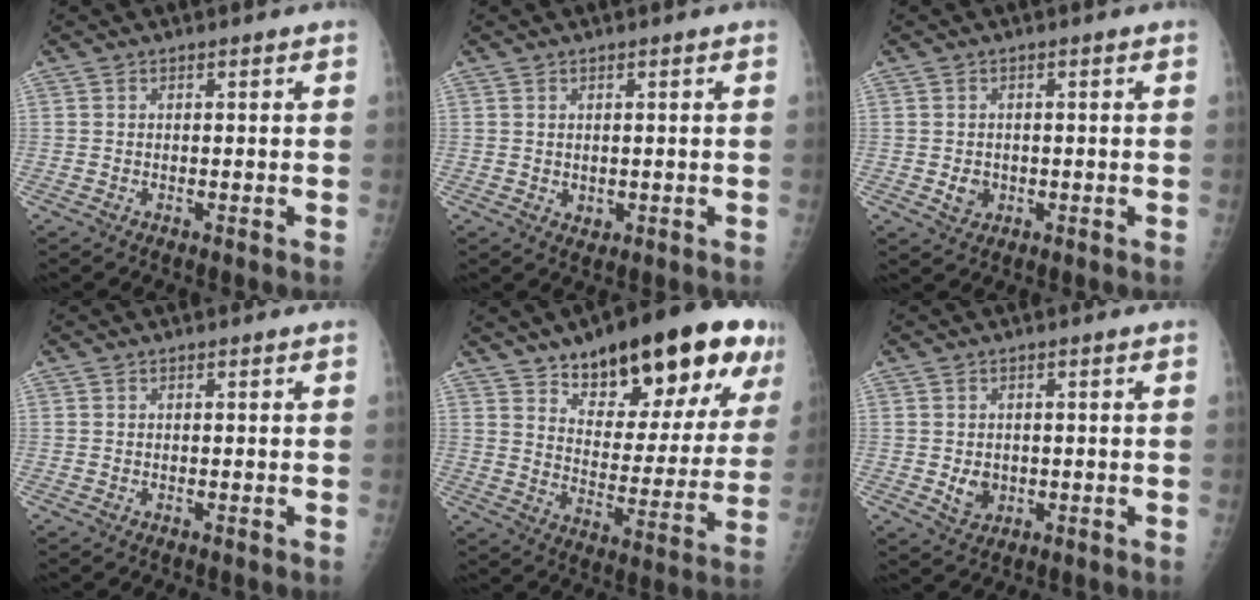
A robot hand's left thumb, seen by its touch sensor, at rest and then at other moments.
{"total": 1.5, "force": [0.2, 1.3, 0.8], "torque": [-0.008, -0.003, 0.009]}
{"total": 2.6, "force": [-0.4, 2.3, 1.2], "torque": [-0.010, 0.001, 0.000]}
{"total": 0.0}
{"total": 25.7, "force": [15.4, 9.7, 18.2], "torque": [-0.215, -0.050, 0.229]}
{"total": 3.5, "force": [-0.3, 2.9, 1.9], "torque": [-0.018, -0.001, 0.004]}